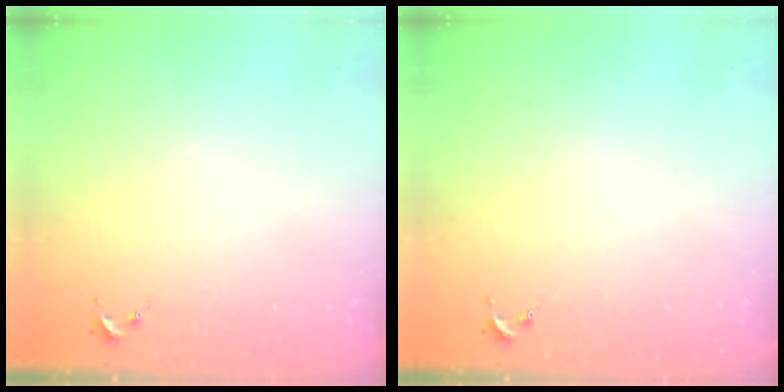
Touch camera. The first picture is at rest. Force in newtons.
{"total": 0.0}